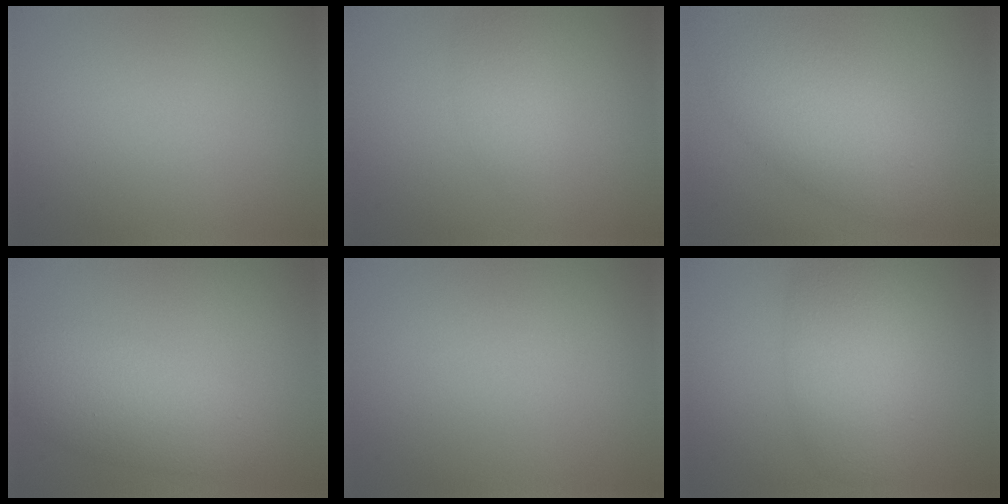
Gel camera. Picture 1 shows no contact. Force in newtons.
{"total": 1.8, "press": 1.8, "slide": 0.1}
{"total": 6.9, "press": 6.9, "slide": 0.1}
{"total": 4.9, "press": 4.9, "slide": 0.2}
{"total": 0.0}
{"total": 5.5, "press": 5.5, "slide": 0.1}